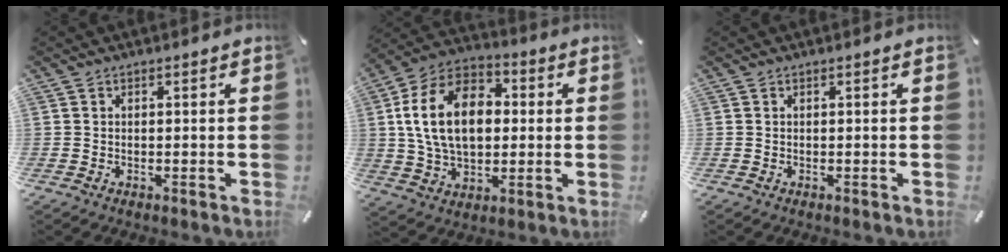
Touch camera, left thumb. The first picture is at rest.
{"total": 18.4, "force": [1.7, 12.8, 13.1], "torque": [-0.266, 0.013, 0.024]}
{"total": 0.0}